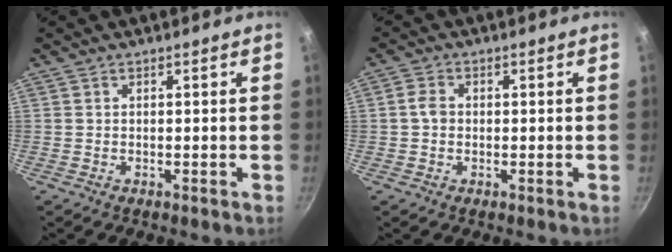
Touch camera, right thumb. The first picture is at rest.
{"total": 2.8, "force": [-0.1, 2.2, 1.7], "torque": [-0.028, 0.009, -0.007]}